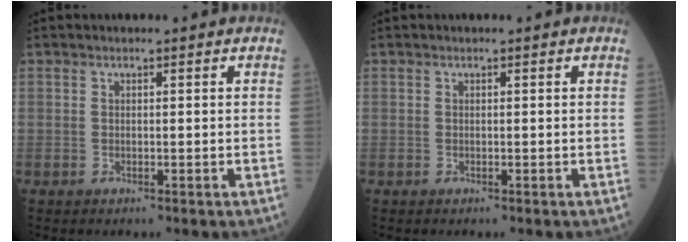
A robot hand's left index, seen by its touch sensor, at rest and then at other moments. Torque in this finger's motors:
{"motor_torque": [0.00, 0.00, 0.00, 0.00]}